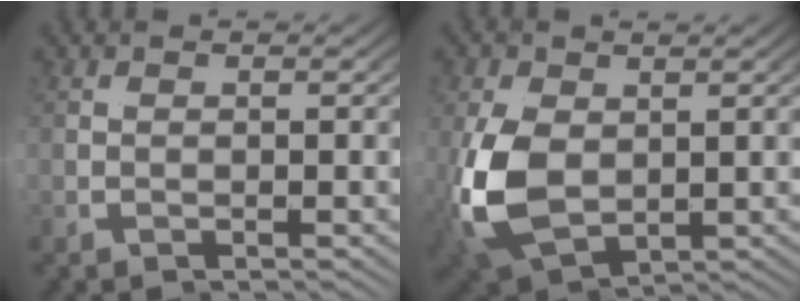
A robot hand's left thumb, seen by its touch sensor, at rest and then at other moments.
{"total": 9.2, "force": [-0.9, 6.5, 6.5], "torque": [-0.174, -0.039, 0.001]}